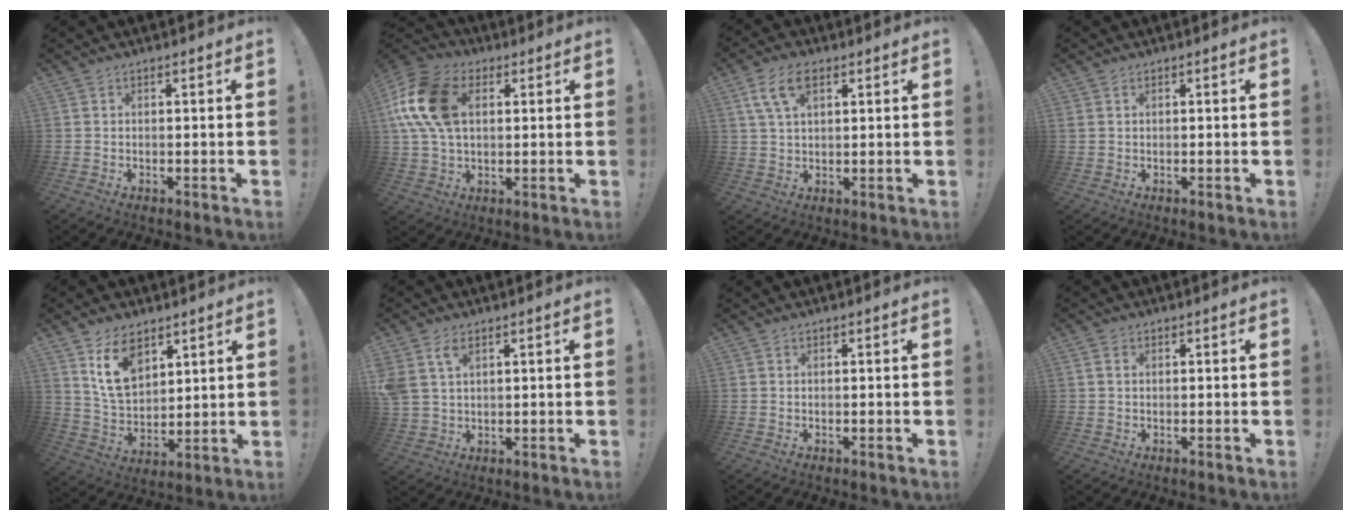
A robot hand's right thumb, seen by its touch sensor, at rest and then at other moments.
{"total": 18.2, "force": [4.0, 12.0, 13.0], "torque": [-0.259, 0.008, 0.078]}
{"total": 8.7, "force": [3.7, 4.7, 6.4], "torque": [-0.131, 0.007, 0.072]}
{"total": 0.9, "force": [0.4, 0.7, 0.3], "torque": [-0.011, 0.004, 0.009]}
{"total": 12.2, "force": [7.2, 7.9, 6.0], "torque": [-0.096, -0.037, 0.141]}
{"total": 5.9, "force": [2.9, 3.6, 3.6], "torque": [-0.070, -0.009, 0.054]}
{"total": 0.0}
{"total": 1.2, "force": [0.2, 0.9, 0.7], "torque": [-0.013, 0.004, 0.003]}